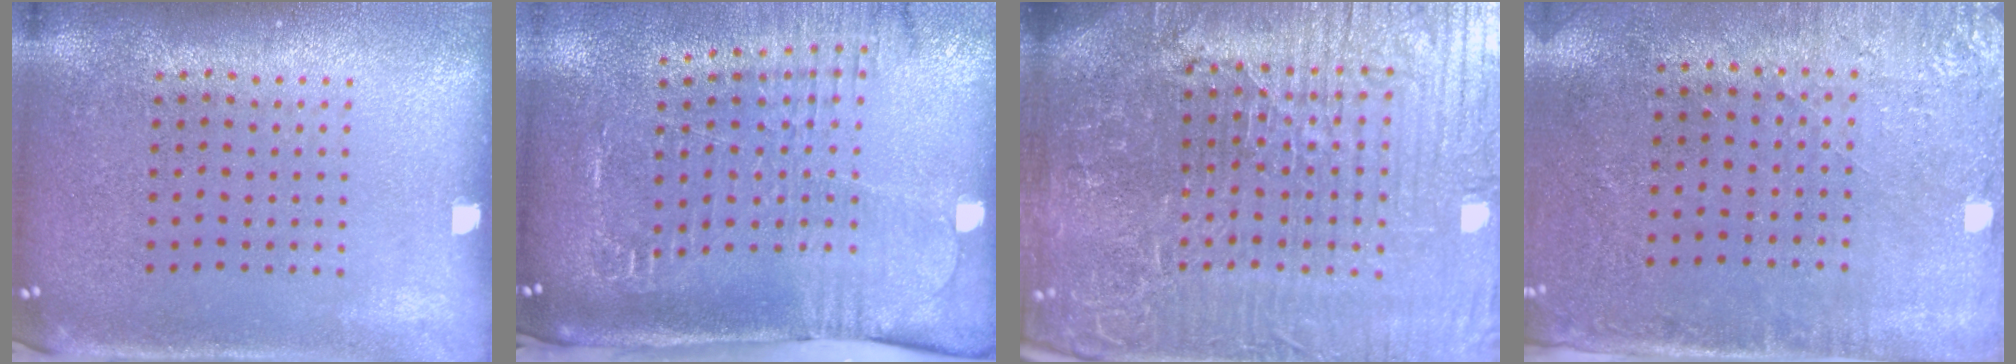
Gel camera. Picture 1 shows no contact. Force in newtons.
{"total": 2.5, "press": 2.1, "slide": 1.3}
{"total": 7.9, "press": 7.0, "slide": 3.7}
{"total": 2.8, "press": 2.3, "slide": 1.6}